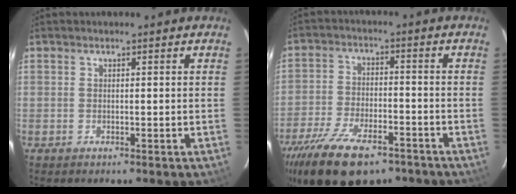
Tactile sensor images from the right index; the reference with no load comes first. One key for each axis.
{"total": 18.3, "fx": -12.6, "fy": 7.9, "fz": 10.6, "tx": -0.225, "ty": -0.032, "tz": -0.208}